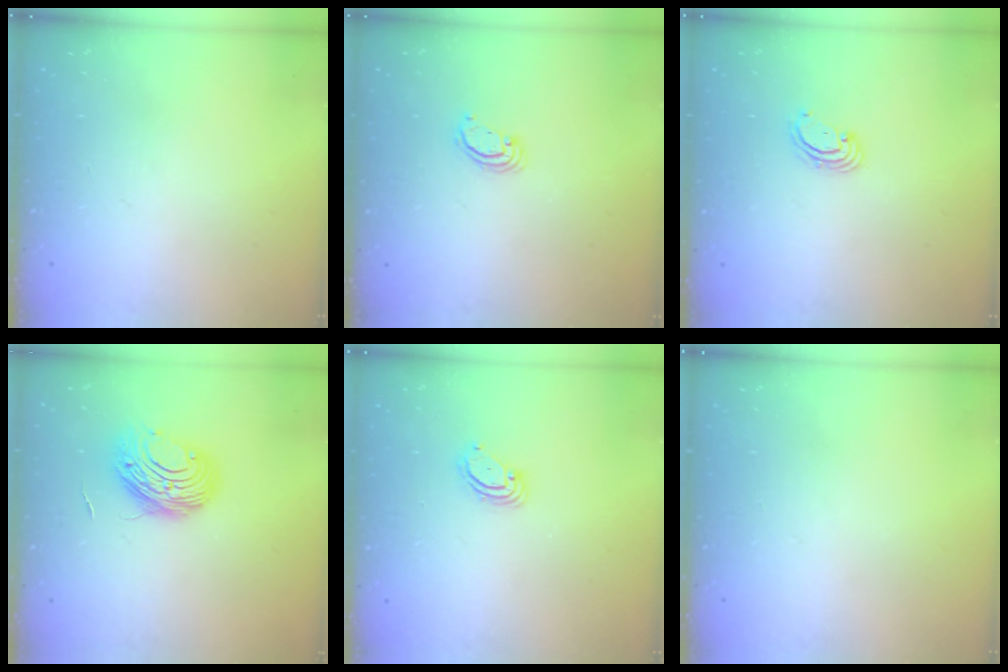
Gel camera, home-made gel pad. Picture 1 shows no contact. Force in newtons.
{"total": 2.6, "press": 2.6, "slide": 0.2}
{"total": 2.3, "press": 2.3, "slide": 0.1}
{"total": 9.6, "press": 9.5, "slide": 1.2}
{"total": 3.5, "press": 3.5, "slide": 0.3}
{"total": 0.0}